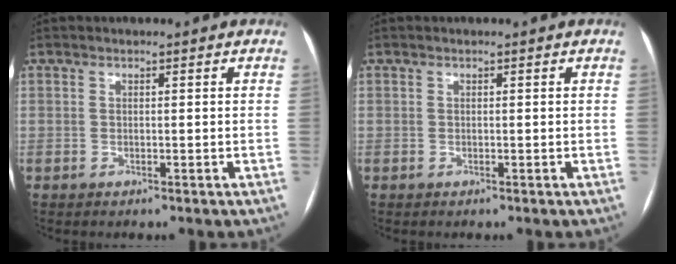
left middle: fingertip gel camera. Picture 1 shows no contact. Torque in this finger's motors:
{"motor_torque": [0.01, -0.11, 0.00, 0.00]}